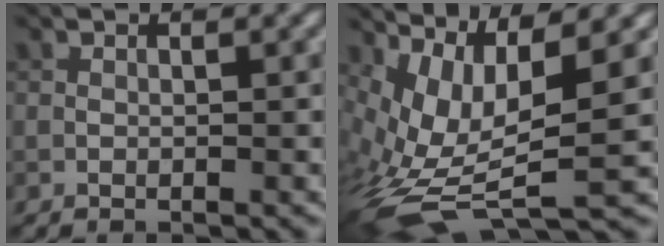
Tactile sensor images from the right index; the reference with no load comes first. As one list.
[{"total": 10.2, "force": [-0.2, 4.5, 9.2], "torque": [-0.202, -0.017, 0.014]}]